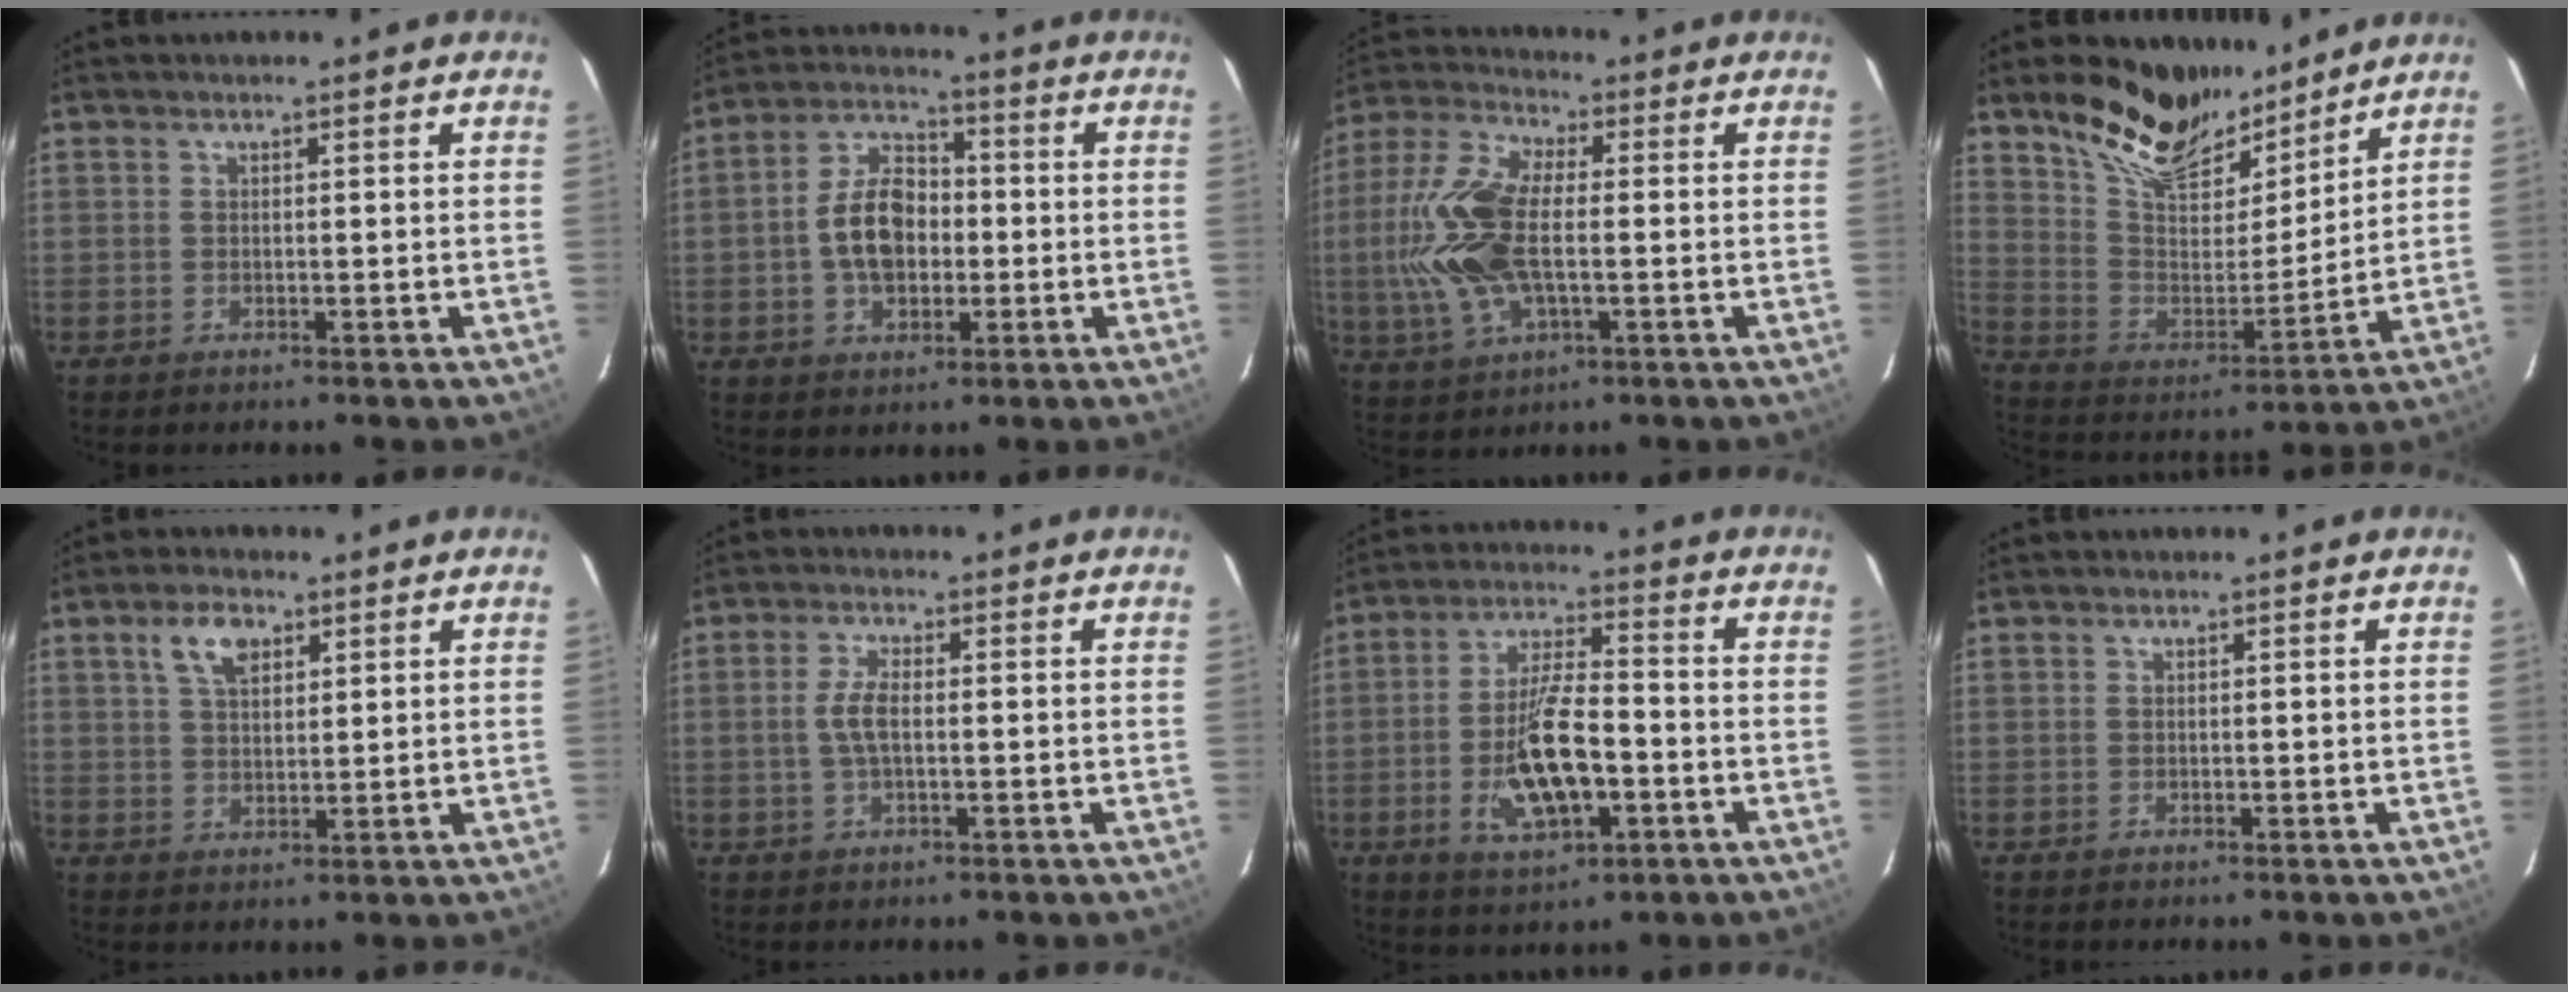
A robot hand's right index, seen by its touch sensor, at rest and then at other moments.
{"total": 10.7, "force": [-1.3, 7.1, 7.9], "torque": [-0.151, 0.025, -0.019]}
{"total": 16.4, "force": [-1.1, 8.1, 14.3], "torque": [-0.321, 0.006, -0.022]}
{"total": 18.2, "force": [13.9, 7.7, 8.9], "torque": [-0.181, 0.016, 0.255]}
{"total": 5.6, "force": [2.9, 3.0, 3.8], "torque": [-0.068, 0.012, 0.054]}
{"total": 4.4, "force": [-0.3, 1.7, 4.0], "torque": [-0.083, 0.003, -0.005]}
{"total": 13.1, "force": [-3.9, 4.9, 11.5], "torque": [-0.231, -0.004, -0.063]}
{"total": 0.0}